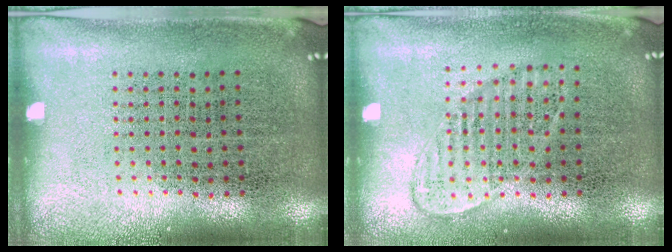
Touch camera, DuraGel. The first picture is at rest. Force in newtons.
{"total": 1.1, "press": 1.0, "slide": 0.5}